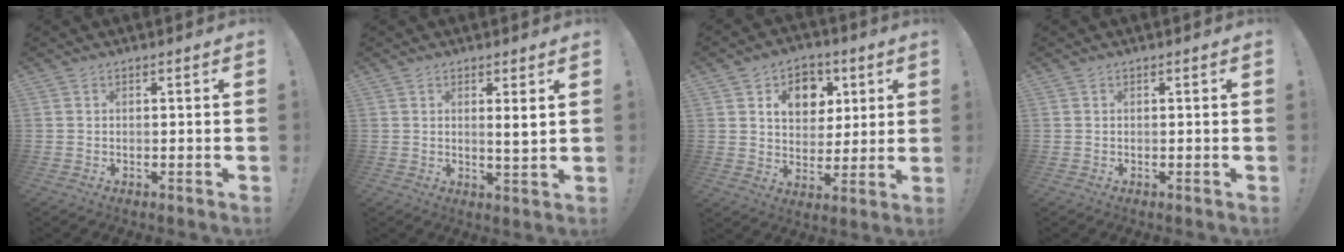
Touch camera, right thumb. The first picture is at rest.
{"total": 3.5, "force": [1.6, 0.0, 3.1], "torque": [-0.040, -0.018, 0.020]}
{"total": 11.0, "force": [5.1, 8.5, 4.6], "torque": [-0.055, -0.028, 0.096]}
{"total": 0.0}